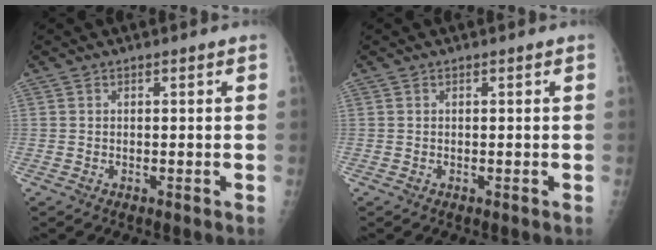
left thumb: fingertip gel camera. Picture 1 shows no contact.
{"total": 0.0}